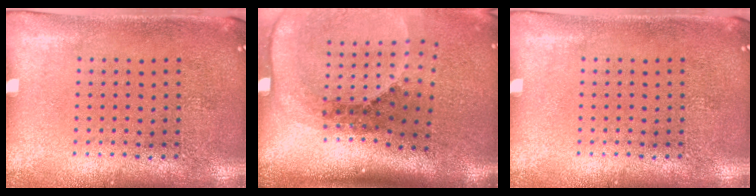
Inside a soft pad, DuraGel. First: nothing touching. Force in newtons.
{"total": 2.8, "press": 1.9, "slide": 2.0}
{"total": 0.0}